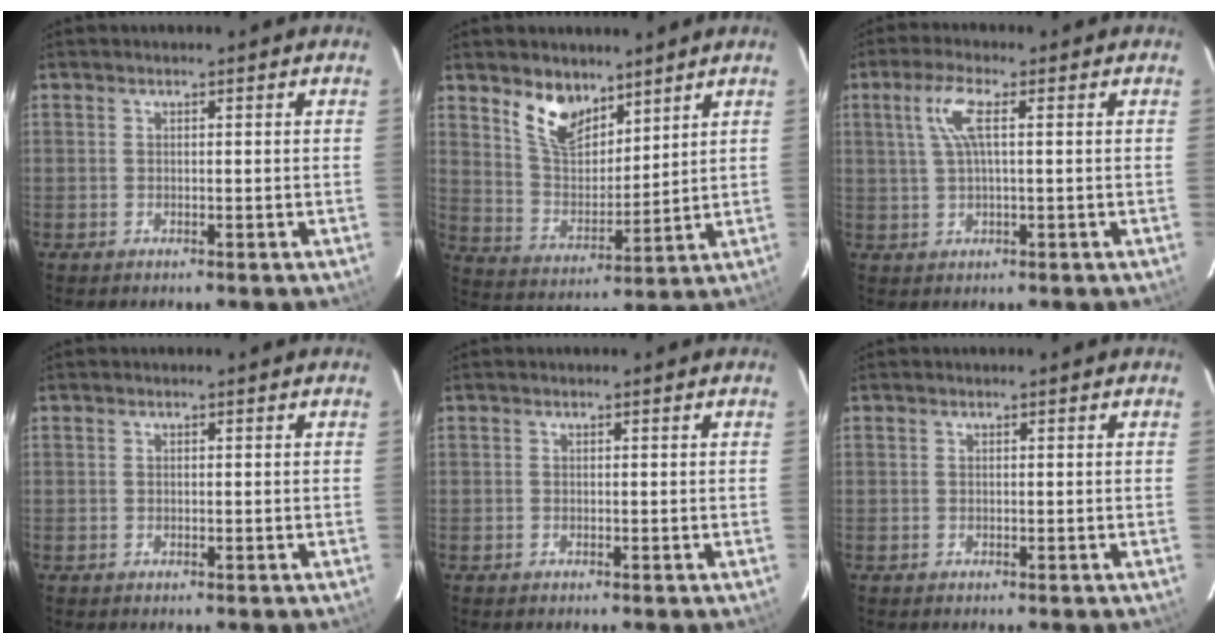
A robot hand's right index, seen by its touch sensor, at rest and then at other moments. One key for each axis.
{"total": 10.1, "fx": 7.2, "fy": 5.0, "fz": 5.1, "tx": -0.096, "ty": 0.000, "tz": 0.141}
{"total": 5.4, "fx": 1.4, "fy": 0.8, "fz": 5.1, "tx": -0.104, "ty": 0.005, "tz": 0.030}
{"total": 0.0}
{"total": 0.0}
{"total": 0.0}